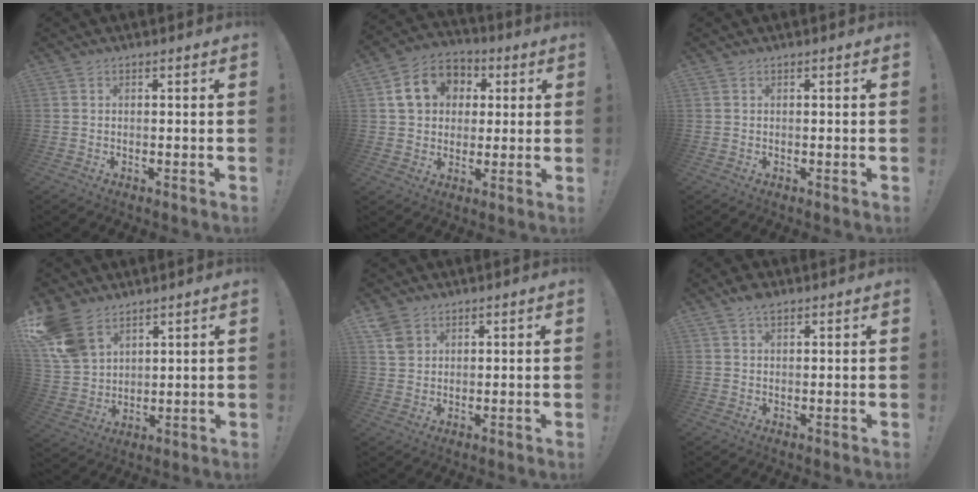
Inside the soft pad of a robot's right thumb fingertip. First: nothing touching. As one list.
[{"total": 13.5, "force": [3.8, 11.2, 6.4], "torque": [-0.091, 0.003, 0.080]}, {"total": 0.0}, {"total": 13.2, "force": [8.7, 8.2, 5.7], "torque": [-0.120, -0.045, 0.174]}, {"total": 4.8, "force": [3.0, 3.4, 1.6], "torque": [-0.032, -0.007, 0.060]}, {"total": 3.8, "force": [2.7, 1.8, 2.0], "torque": [-0.026, -0.013, 0.047]}]